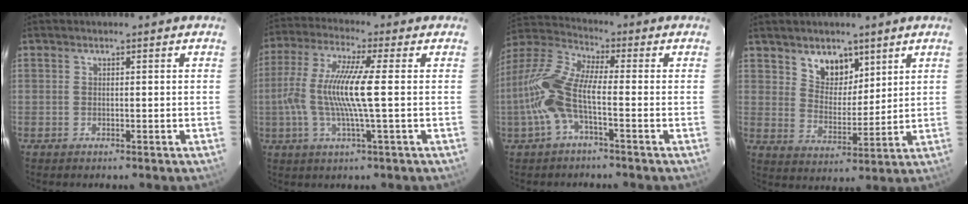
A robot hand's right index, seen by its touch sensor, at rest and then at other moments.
{"total": 11.3, "force": [-0.7, 0.3, 11.3], "torque": [-0.223, -0.001, -0.014]}
{"total": 11.5, "force": [-3.1, 3.2, 10.6], "torque": [-0.237, 0.006, -0.066]}
{"total": 7.7, "force": [5.0, 4.9, 3.1], "torque": [-0.040, -0.001, 0.095]}